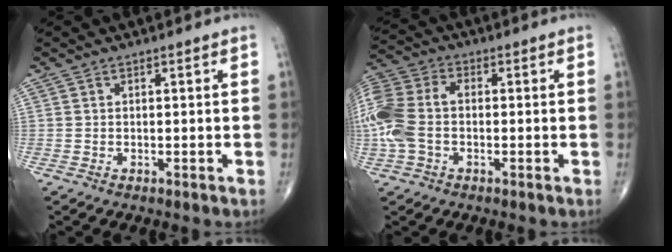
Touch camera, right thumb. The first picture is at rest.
{"total": 13.0, "force": [-1.1, 8.5, 9.9], "torque": [-0.249, 0.028, -0.025]}